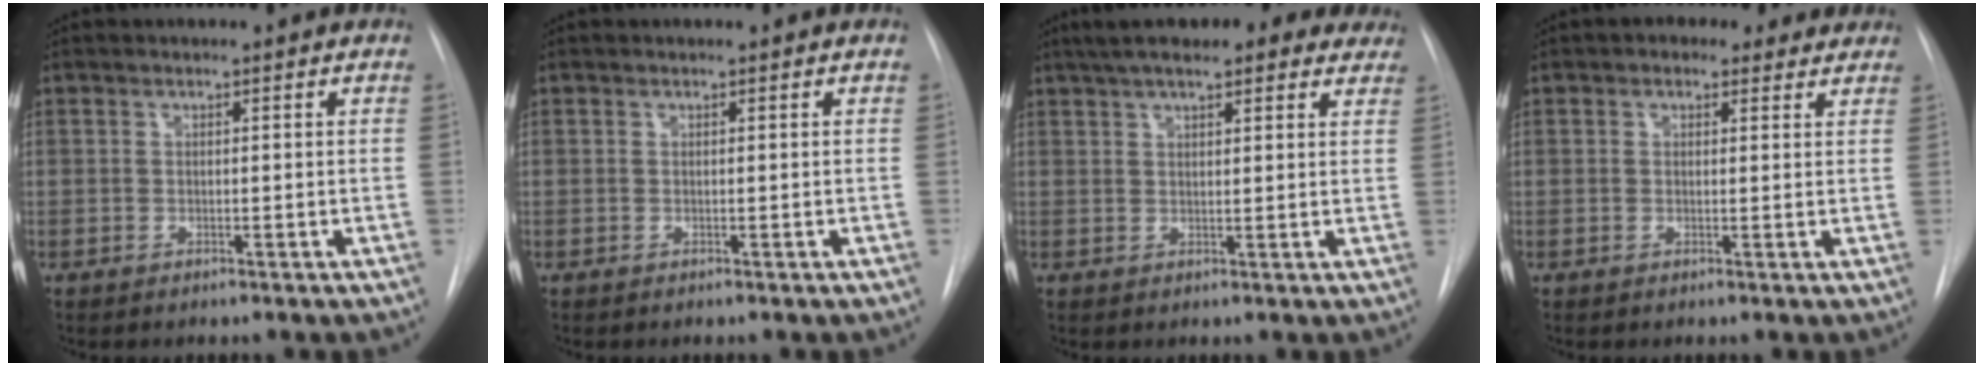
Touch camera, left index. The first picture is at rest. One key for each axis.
{"total": 0.0}
{"total": 18.0, "fx": 14.4, "fy": 5.1, "fz": 9.6, "tx": -0.143, "ty": 0.052, "tz": 0.185}
{"total": 4.9, "fx": 3.5, "fy": 2.8, "fz": 2.0, "tx": -0.016, "ty": 0.021, "tz": 0.044}